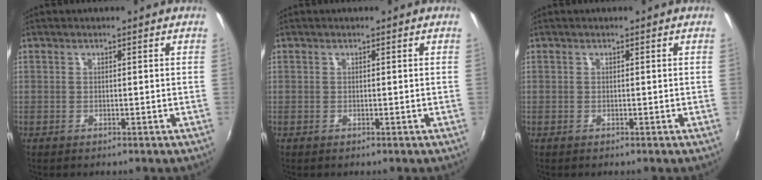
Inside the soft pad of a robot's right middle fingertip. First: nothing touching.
{"total": 0.0}
{"total": 0.0}